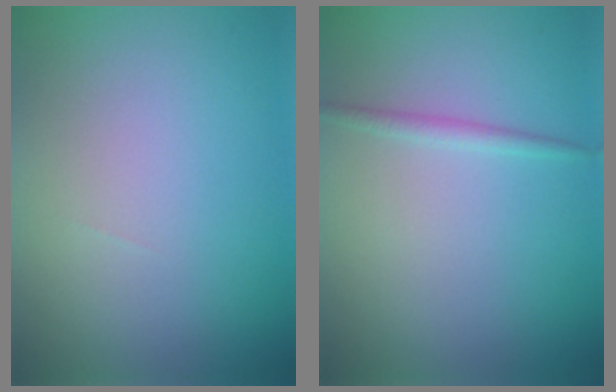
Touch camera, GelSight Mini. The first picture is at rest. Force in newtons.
{"total": 1.1, "press": 1.1, "slide": 0.0}